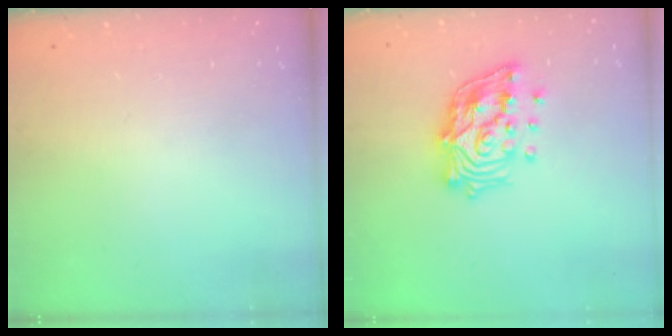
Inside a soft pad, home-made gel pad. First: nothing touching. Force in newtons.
{"total": 16.8, "press": 16.6, "slide": 2.6}